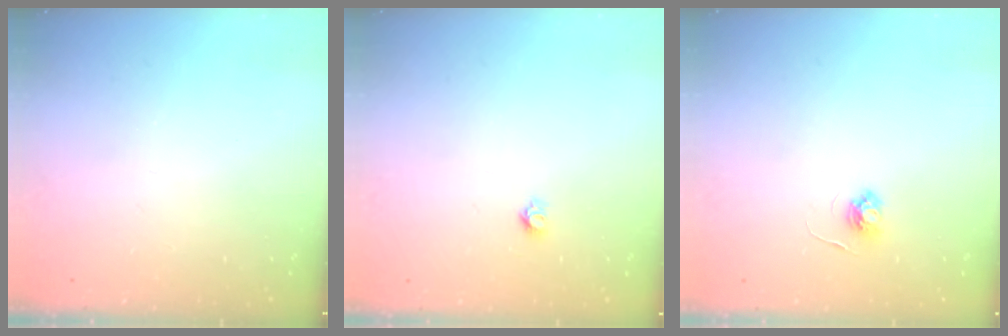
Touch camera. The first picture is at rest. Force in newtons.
{"total": 3.9, "press": 3.9, "slide": 0.3}
{"total": 3.8, "press": 3.8, "slide": 0.4}